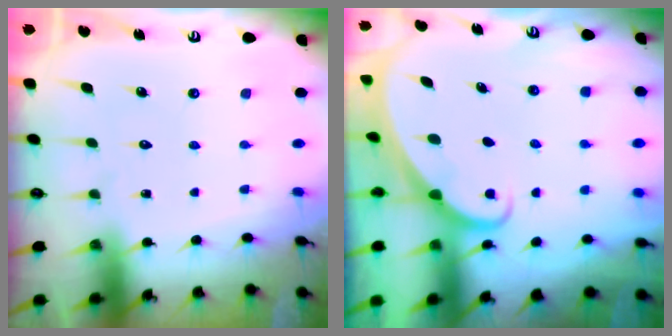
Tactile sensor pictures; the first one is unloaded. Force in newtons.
{"total": 1.5, "press": 1.5, "slide": 0.0}